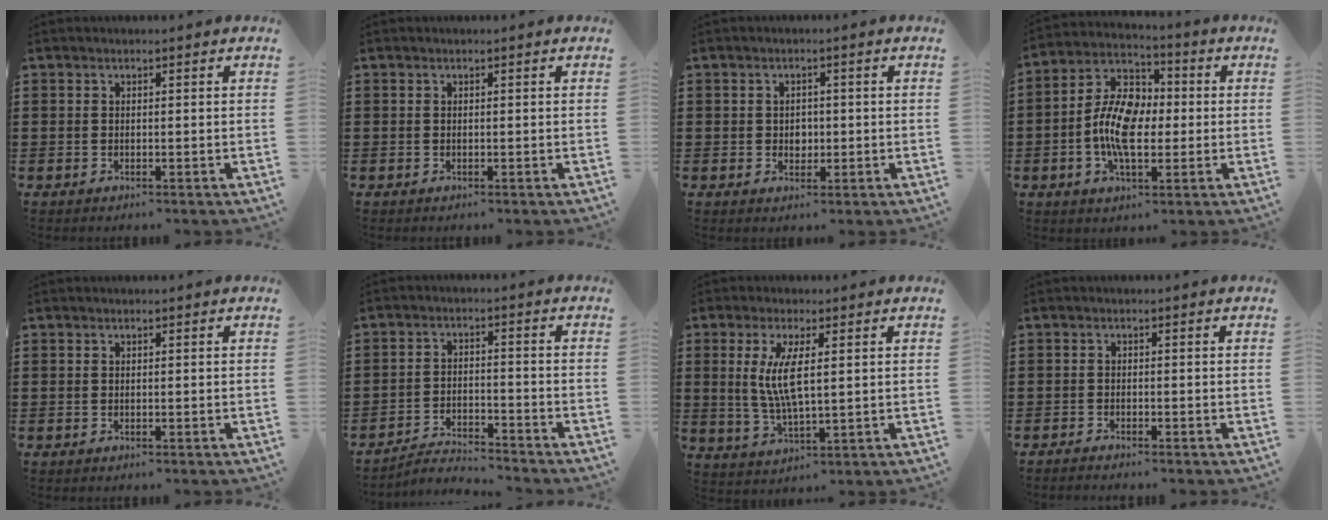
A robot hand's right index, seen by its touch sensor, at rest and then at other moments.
{"total": 0.0}
{"total": 1.9, "force": [0.1, 1.7, 1.0], "torque": [-0.013, 0.007, -0.002]}
{"total": 10.0, "force": [-1.3, 5.8, 8.0], "torque": [-0.188, 0.007, -0.031]}
{"total": 0.0}
{"total": 3.4, "force": [-3.3, 0.2, 0.3], "torque": [-0.013, 0.004, -0.071]}
{"total": 6.9, "force": [1.4, 2.0, 6.5], "torque": [-0.141, -0.002, 0.019]}
{"total": 1.0, "force": [-1.0, -0.1, 0.0], "torque": [-0.002, 0.001, -0.020]}